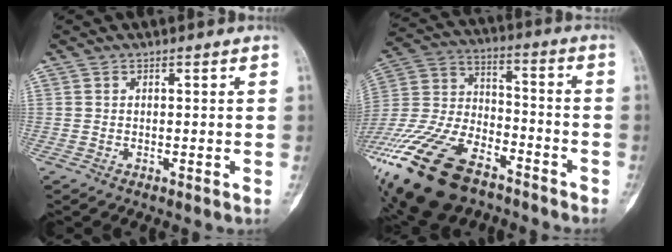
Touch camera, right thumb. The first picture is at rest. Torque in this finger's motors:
{"motor_torque": [3.29, 1.70, 2.14, -0.63, -0.03]}